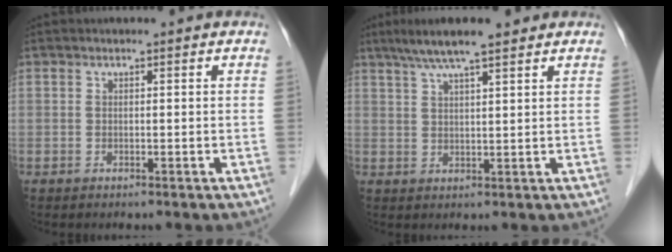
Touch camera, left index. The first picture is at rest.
{"total": 8.2, "force": [6.2, 0.7, 5.3], "torque": [-0.086, 0.028, 0.102]}